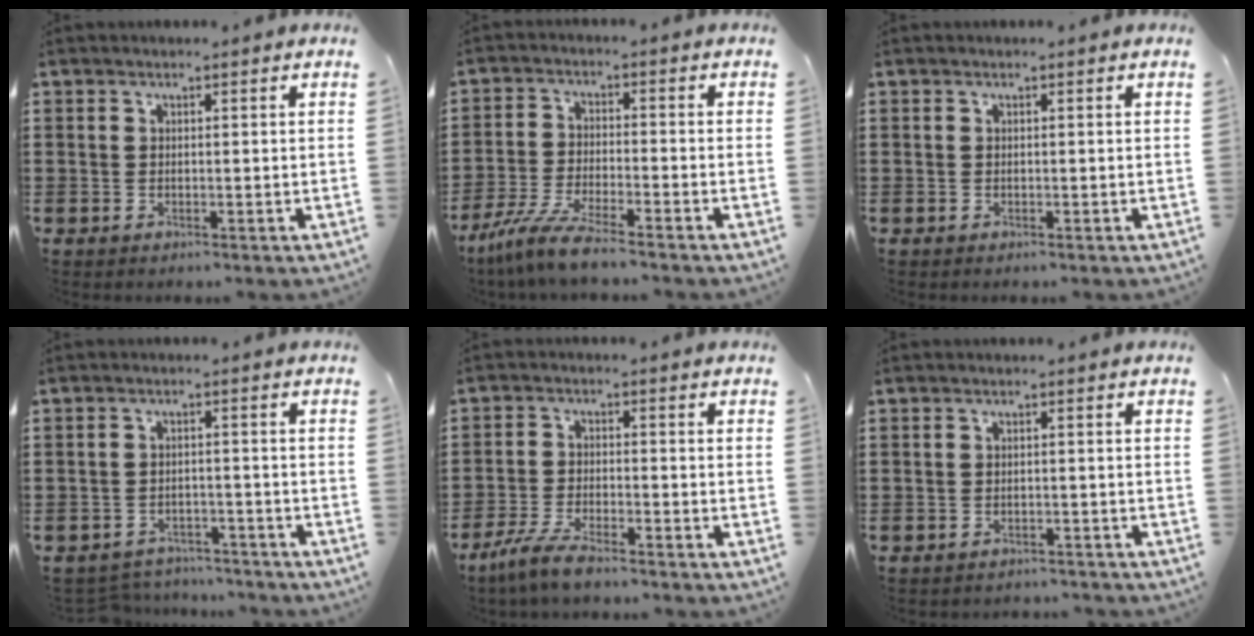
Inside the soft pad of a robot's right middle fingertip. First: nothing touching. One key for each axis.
{"total": 6.6, "fx": -5.8, "fy": -0.1, "fz": 3.2, "tx": -0.082, "ty": -0.018, "tz": -0.118}
{"total": 0.0}
{"total": 3.6, "fx": -3.5, "fy": 0.7, "fz": 0.0, "tx": -0.006, "ty": 0.003, "tz": -0.076}
{"total": 5.0, "fx": -4.4, "fy": 0.6, "fz": 2.4, "tx": -0.067, "ty": -0.009, "tz": -0.090}
{"total": 1.5, "fx": -1.4, "fy": 0.3, "fz": -0.1, "tx": -0.004, "ty": 0.002, "tz": -0.033}